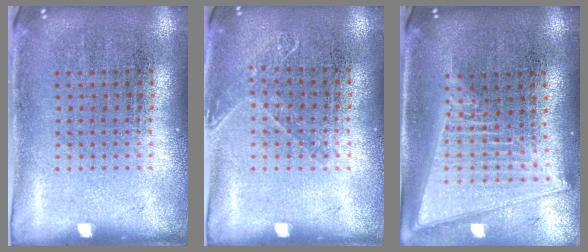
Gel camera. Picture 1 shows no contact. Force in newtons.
{"total": 1.0, "press": 0.9, "slide": 0.3}
{"total": 2.2, "press": 1.8, "slide": 1.2}